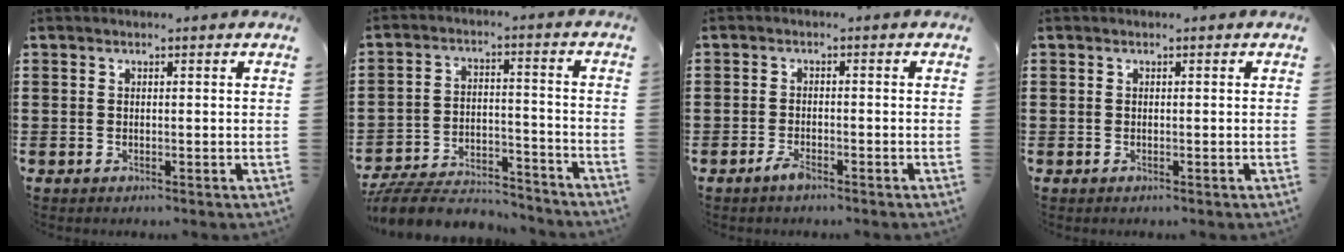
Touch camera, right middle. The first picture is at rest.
{"total": 7.4, "force": [-7.0, 1.4, 1.9], "torque": [-0.041, 0.013, -0.139]}
{"total": 2.0, "force": [-1.5, 0.6, 1.2], "torque": [-0.029, -0.002, -0.030]}
{"total": 0.0}